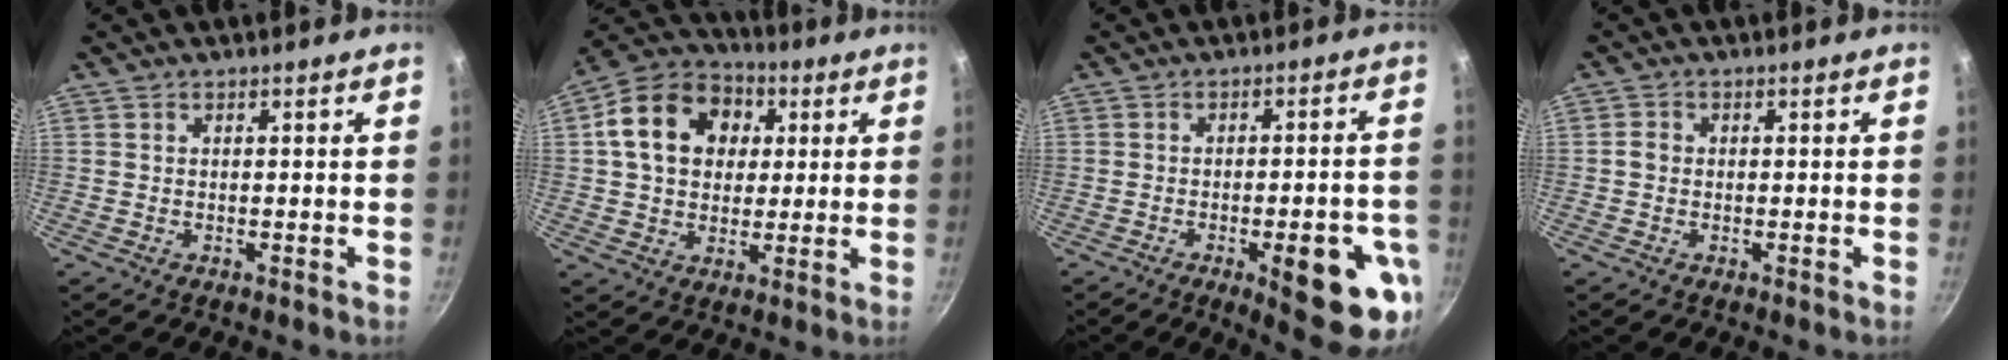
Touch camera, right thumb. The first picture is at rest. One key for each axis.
{"total": 16.7, "fx": 3.8, "fy": 13.0, "fz": 9.8, "tx": -0.148, "ty": 0.022, "tz": 0.050}
{"total": 15.1, "fx": -5.3, "fy": 4.6, "fz": 13.4, "tx": -0.140, "ty": 0.010, "tz": -0.063}
{"total": 1.7, "fx": -0.2, "fy": 1.5, "fz": 0.8, "tx": -0.012, "ty": 0.009, "tz": -0.006}